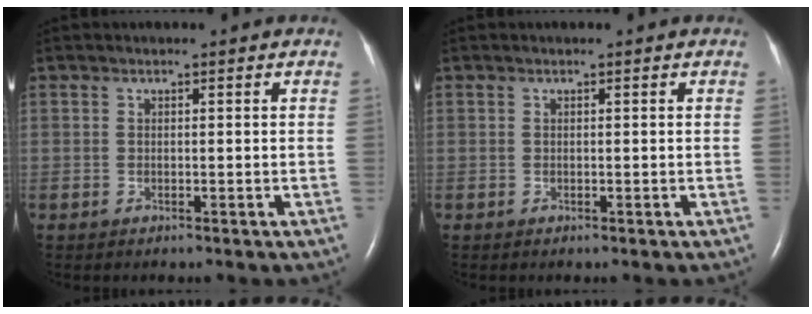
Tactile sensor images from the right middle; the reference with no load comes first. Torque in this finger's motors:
{"motor_torque": [0.09, 0.04, 0.01, 0.00]}